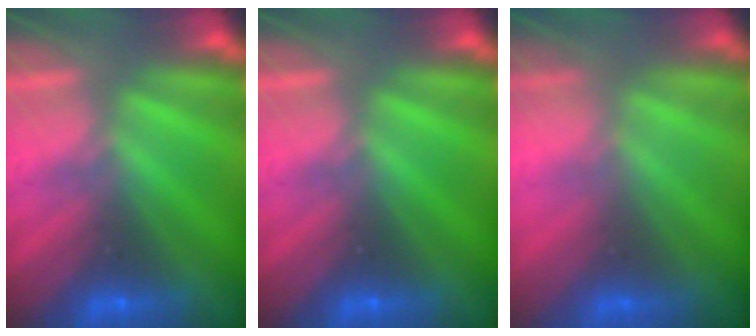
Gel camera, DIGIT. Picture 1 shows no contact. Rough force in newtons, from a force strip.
{"total": 0.0}
{"total": 2.4}